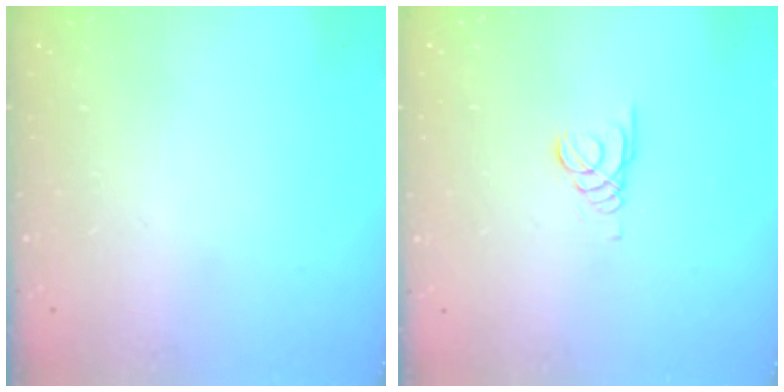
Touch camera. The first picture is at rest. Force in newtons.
{"total": 1.1, "press": 1.0, "slide": 0.1}